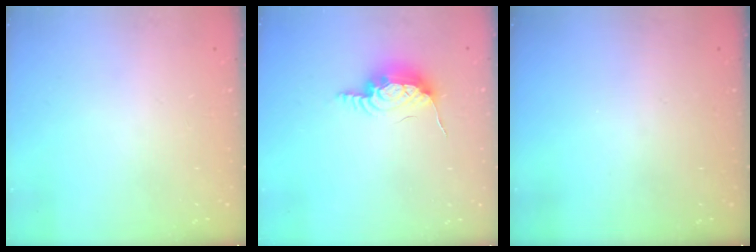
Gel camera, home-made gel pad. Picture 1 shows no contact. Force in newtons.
{"total": 10.3, "press": 10.1, "slide": 1.8}
{"total": 0.0}